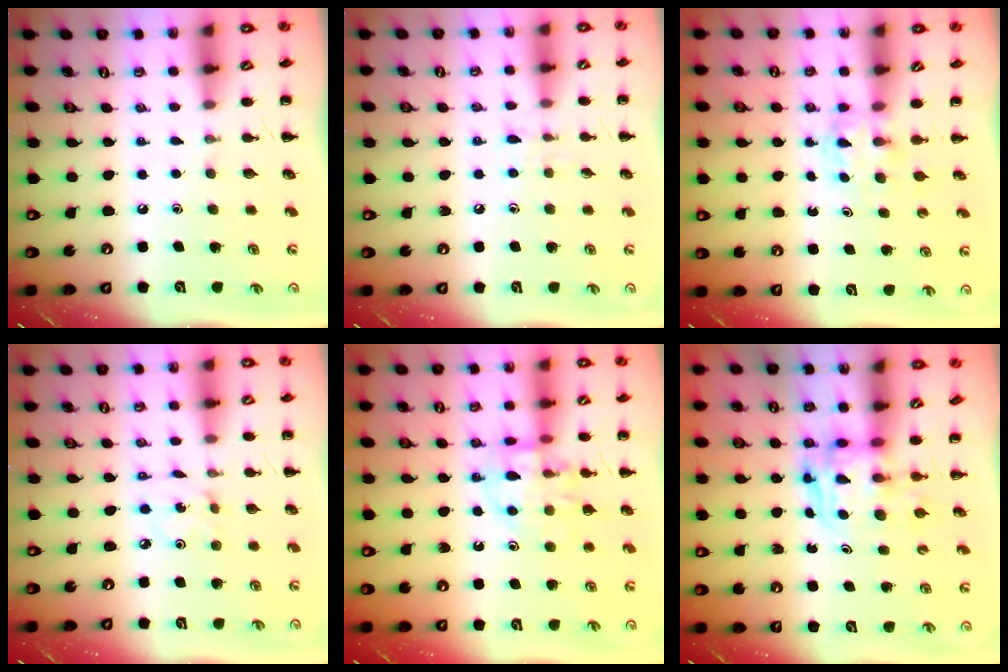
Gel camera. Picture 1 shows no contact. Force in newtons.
{"total": 5.4, "press": 4.9, "slide": 2.1}
{"total": 2.6, "press": 2.4, "slide": 1.1}
{"total": 1.0, "press": 1.0, "slide": 0.2}
{"total": 12.7, "press": 12.6, "slide": 1.4}
{"total": 2.7, "press": 2.7, "slide": 0.2}